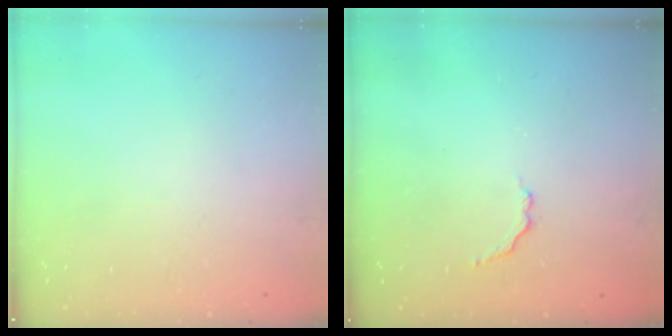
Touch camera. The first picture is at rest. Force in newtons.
{"total": 2.6, "press": 2.4, "slide": 1.0}